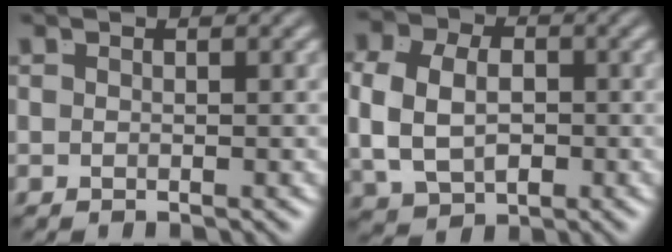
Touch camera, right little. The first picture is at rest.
{"total": 7.0, "force": [-0.1, 5.6, 4.1], "torque": [-0.091, -0.020, 0.007]}